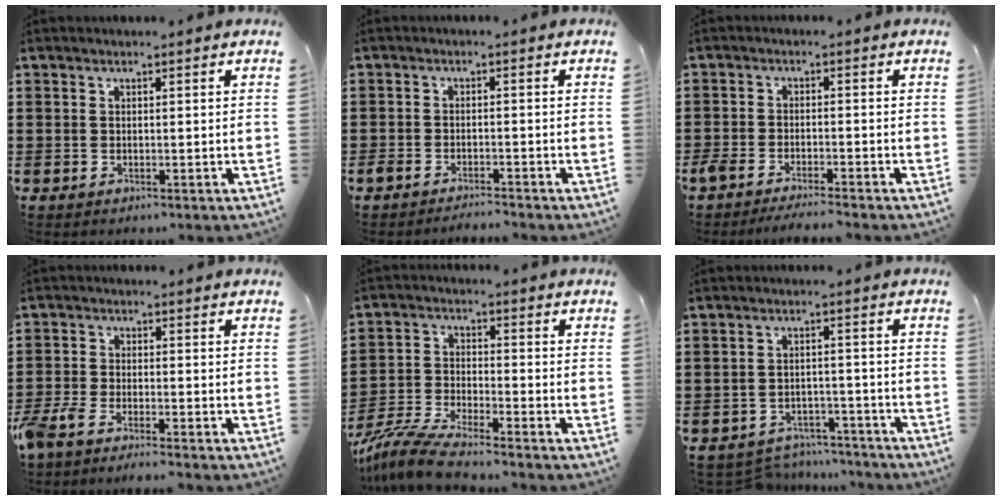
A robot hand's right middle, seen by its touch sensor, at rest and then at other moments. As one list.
[{"total": 2.2, "force": [-2.2, 0.1, 0.2], "torque": [-0.008, 0.000, -0.046]}, {"total": 3.0, "force": [-2.9, 0.2, 0.9], "torque": [-0.032, -0.005, -0.064]}, {"total": 3.9, "force": [-3.5, 0.5, 1.8], "torque": [-0.066, -0.014, -0.078]}, {"total": 6.8, "force": [-6.1, 0.2, 2.9], "torque": [-0.078, -0.011, -0.124]}, {"total": 4.3, "force": [-4.2, 0.7, 0.1], "torque": [-0.007, 0.004, -0.089]}]